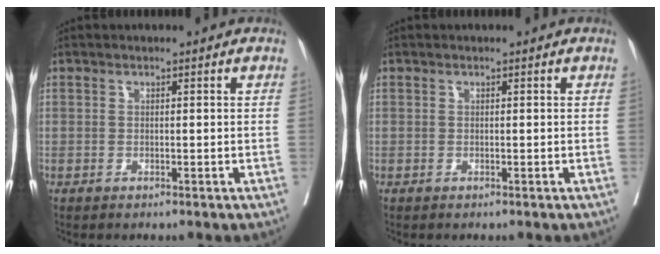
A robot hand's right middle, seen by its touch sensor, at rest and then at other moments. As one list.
[{"total": 0.0}]